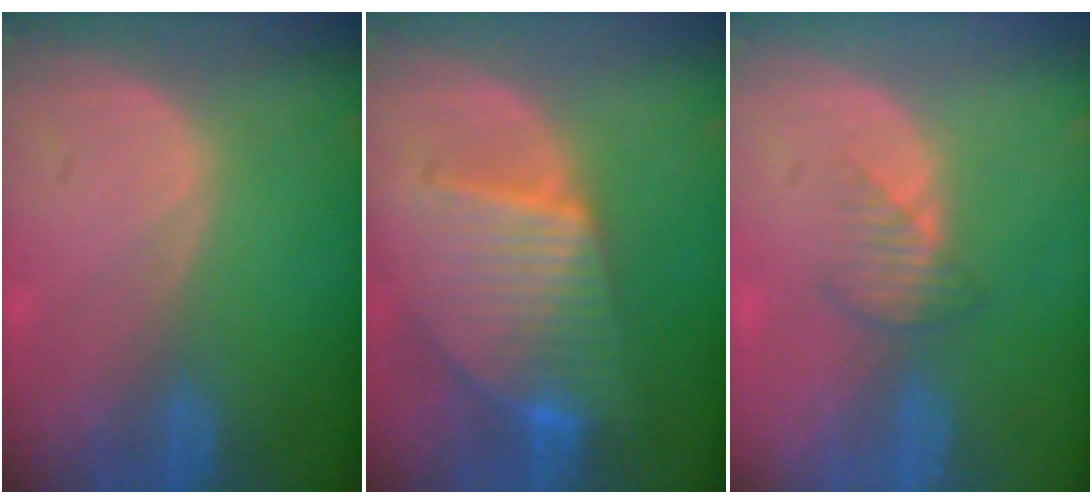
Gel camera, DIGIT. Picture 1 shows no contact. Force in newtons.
{"total": 9.1, "press": 9.1, "slide": 0.4}
{"total": 2.7, "press": 2.6, "slide": 0.6}